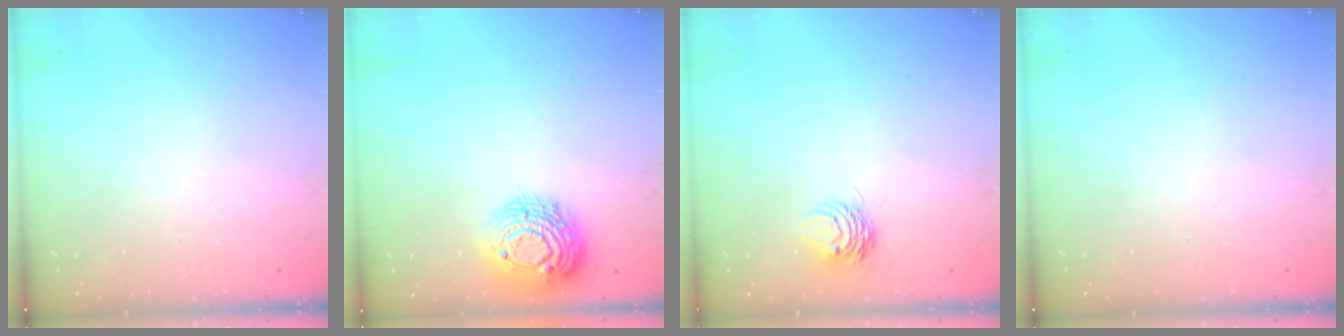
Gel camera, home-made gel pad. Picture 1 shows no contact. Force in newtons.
{"total": 14.1, "press": 14.1, "slide": 0.9}
{"total": 5.4, "press": 5.4, "slide": 0.3}
{"total": 0.0}